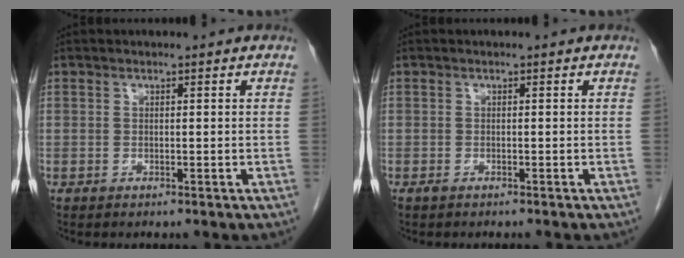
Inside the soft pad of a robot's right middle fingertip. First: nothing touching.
{"total": 0.8, "force": [-0.7, 0.2, 0.4], "torque": [-0.012, -0.002, -0.009]}